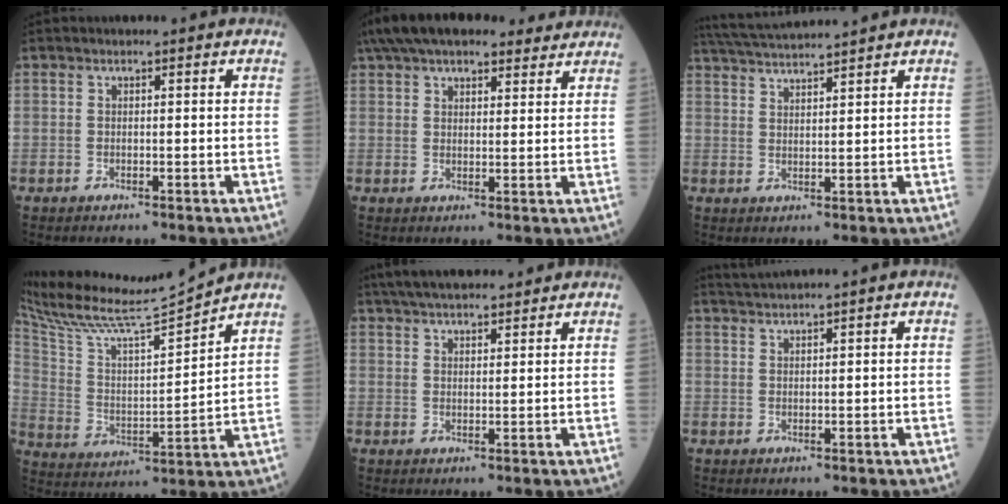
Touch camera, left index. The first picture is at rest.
{"total": 16.7, "force": [13.9, 5.3, 7.5], "torque": [-0.133, 0.059, 0.203]}
{"total": 8.9, "force": [8.3, -1.4, 3.0], "torque": [-0.061, 0.024, 0.138]}
{"total": 17.4, "force": [16.0, -1.2, 6.7], "torque": [-0.139, -0.019, 0.282]}
{"total": 10.9, "force": [9.5, 2.2, 4.8], "torque": [-0.074, 0.034, 0.146]}
{"total": 2.6, "force": [2.3, -1.2, 0.5], "torque": [-0.014, 0.008, 0.053]}